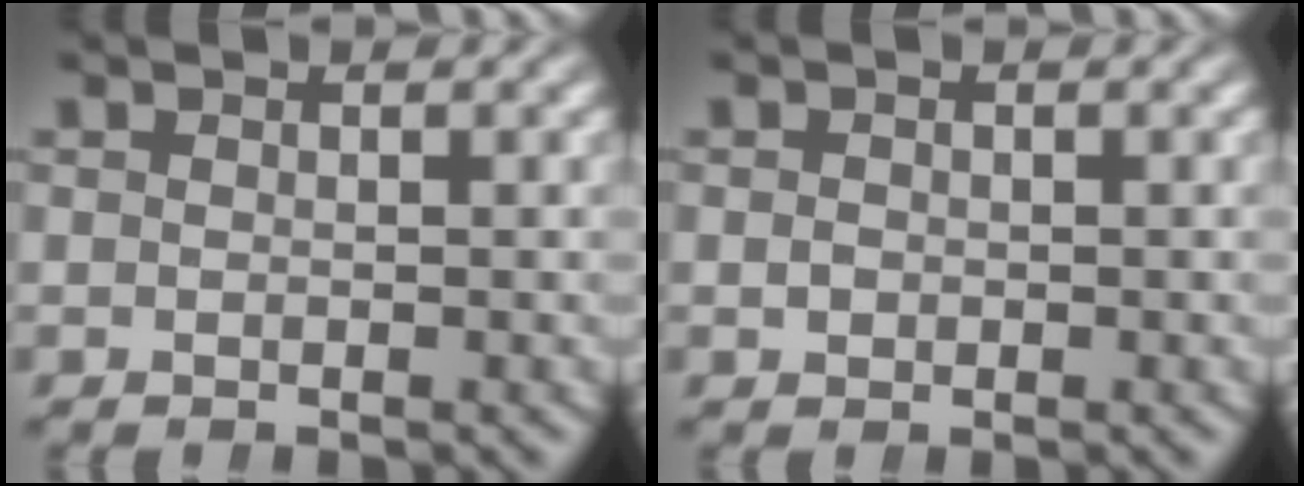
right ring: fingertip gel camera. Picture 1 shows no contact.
{"total": 0.0}